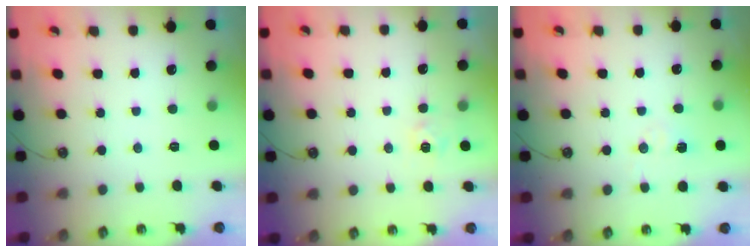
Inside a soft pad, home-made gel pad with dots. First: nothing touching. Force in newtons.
{"total": 3.6, "press": 3.6, "slide": 0.4}
{"total": 4.6, "press": 4.6, "slide": 0.3}